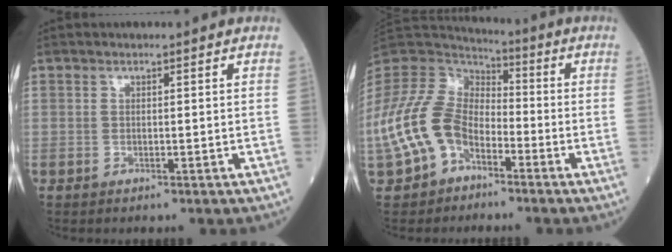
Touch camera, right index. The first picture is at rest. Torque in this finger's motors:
{"motor_torque": [1.84, -0.31, 0.40, 0.15]}